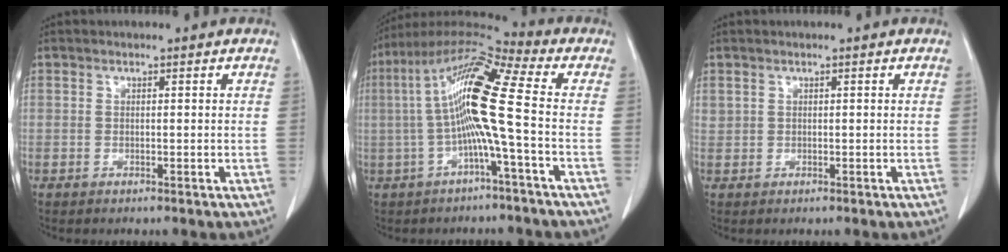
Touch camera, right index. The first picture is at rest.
{"total": 12.9, "force": [-0.7, -0.2, 12.8], "torque": [-0.247, 0.030, -0.024]}
{"total": 0.8, "force": [0.6, 0.6, 0.0], "torque": [0.009, 0.007, 0.010]}